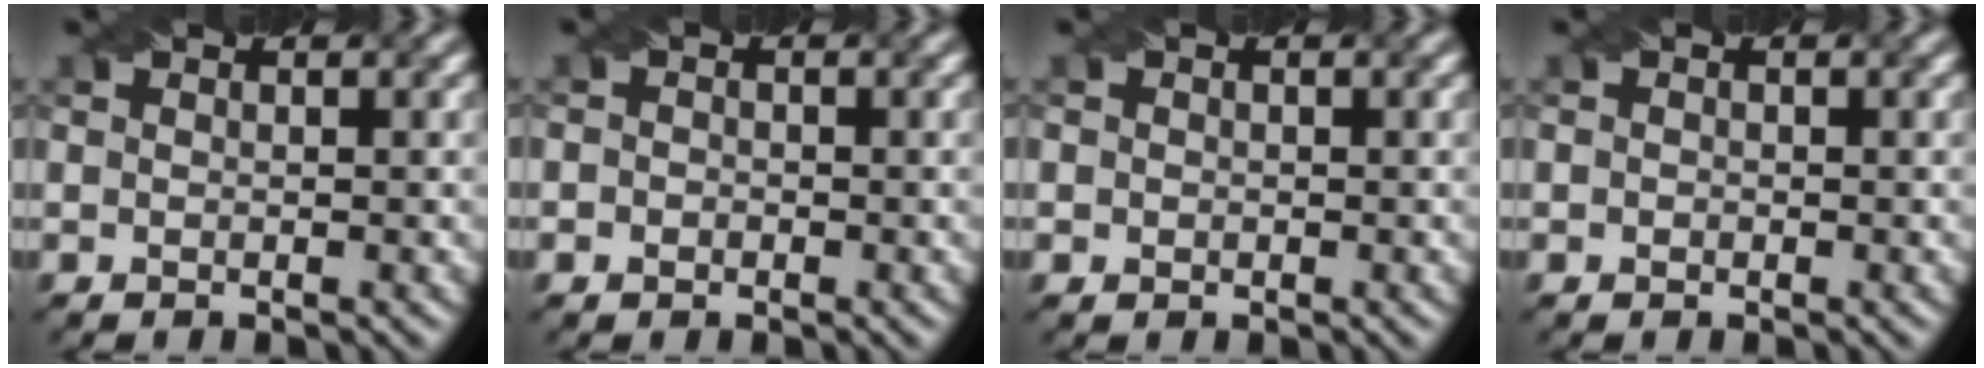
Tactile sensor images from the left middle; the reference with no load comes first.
{"total": 1.0, "force": [-0.3, 0.9, 0.3], "torque": [0.001, -0.004, -0.008]}
{"total": 1.0, "force": [0.1, 1.0, 0.2], "torque": [0.002, -0.001, -0.003]}
{"total": 0.5, "force": [-0.1, 0.5, 0.2], "torque": [-0.001, -0.004, -0.002]}